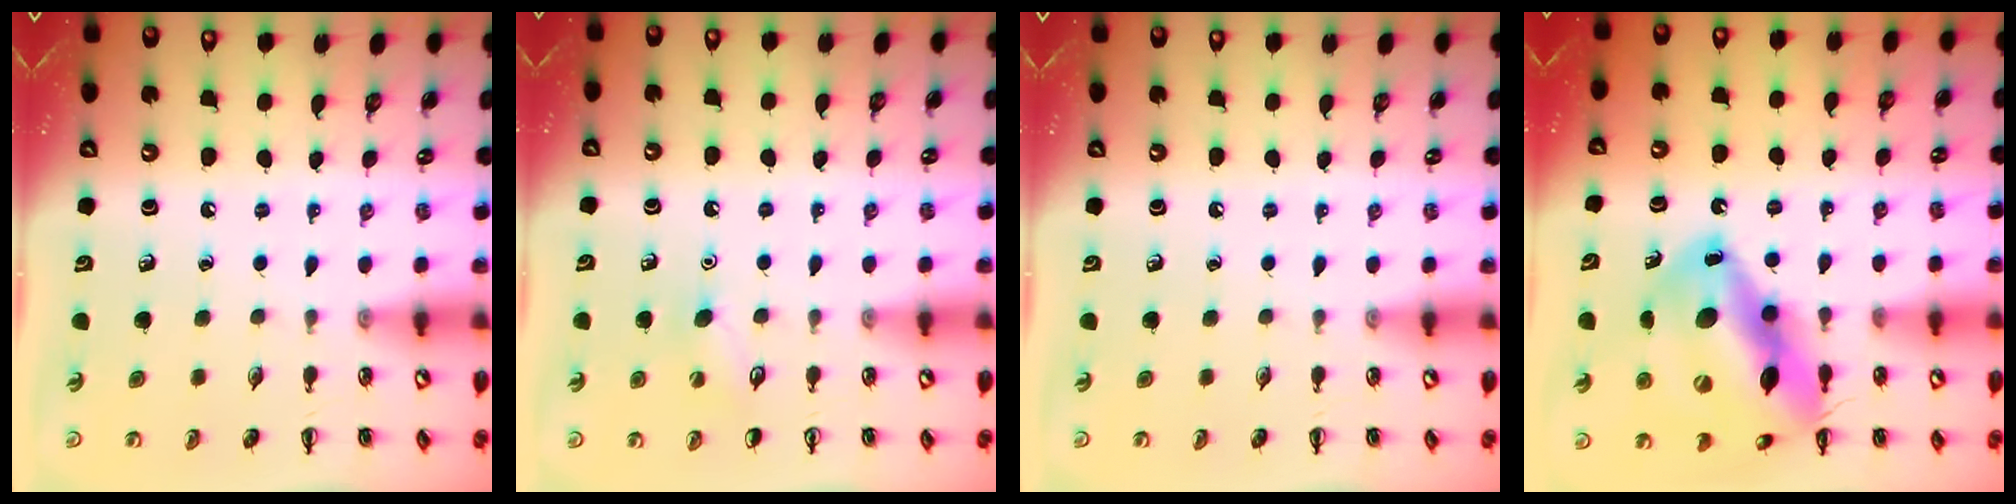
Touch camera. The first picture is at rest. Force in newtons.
{"total": 5.8, "press": 5.6, "slide": 1.6}
{"total": 0.0}
{"total": 19.9, "press": 19.7, "slide": 3.3}